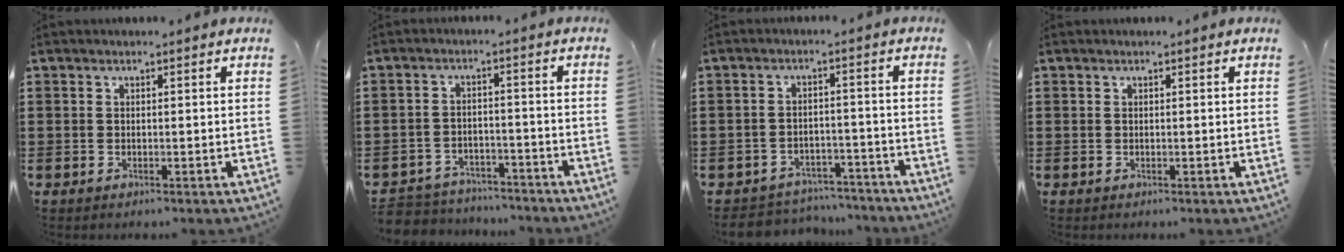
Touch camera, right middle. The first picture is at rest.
{"total": 4.5, "force": [-4.4, 0.9, -0.1], "torque": [-0.009, 0.005, -0.095]}
{"total": 4.1, "force": [-4.0, 0.9, -0.2], "torque": [-0.004, 0.003, -0.086]}
{"total": 0.0}